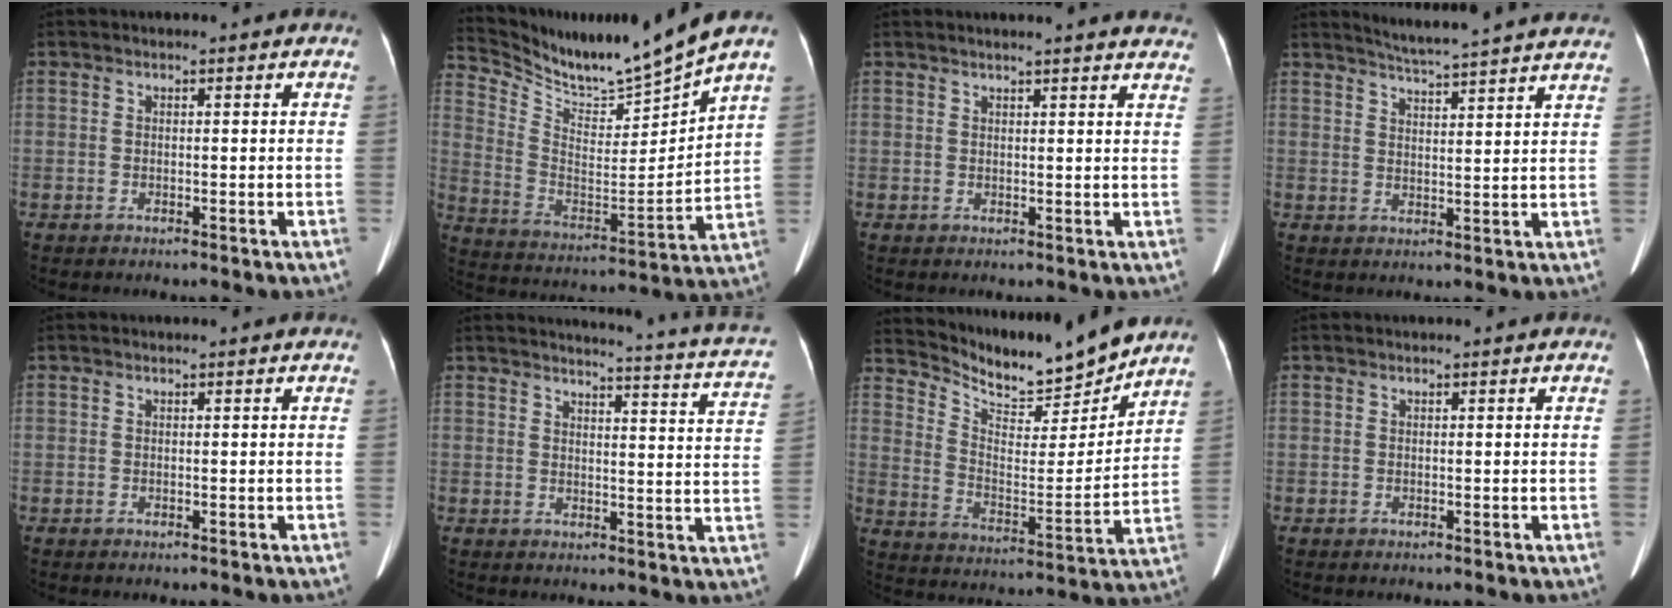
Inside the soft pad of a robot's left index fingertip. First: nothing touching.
{"total": 13.2, "force": [12.4, -2.0, 4.1], "torque": [-0.092, -0.040, 0.236]}
{"total": 14.5, "force": [13.6, 1.0, 4.9], "torque": [-0.052, -0.012, 0.150]}
{"total": 14.3, "force": [13.3, -0.5, 5.1], "torque": [-0.088, -0.015, 0.168]}
{"total": 0.0}
{"total": 16.2, "force": [15.1, -0.2, 5.9], "torque": [-0.070, -0.080, 0.149]}
{"total": 14.1, "force": [13.6, 1.5, 3.6], "torque": [-0.078, -0.018, 0.224]}
{"total": 0.0}